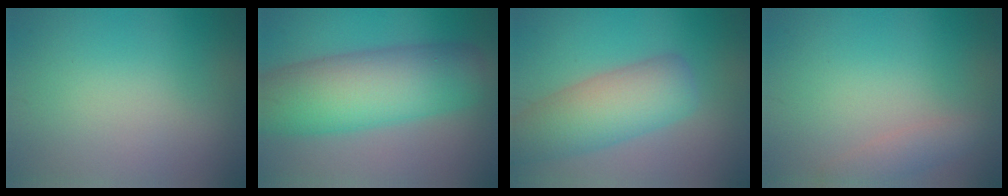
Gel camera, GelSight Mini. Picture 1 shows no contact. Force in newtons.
{"total": 10.5, "press": 10.5, "slide": 0.3}
{"total": 6.8, "press": 6.8, "slide": 0.5}
{"total": 1.9, "press": 1.9, "slide": 0.1}